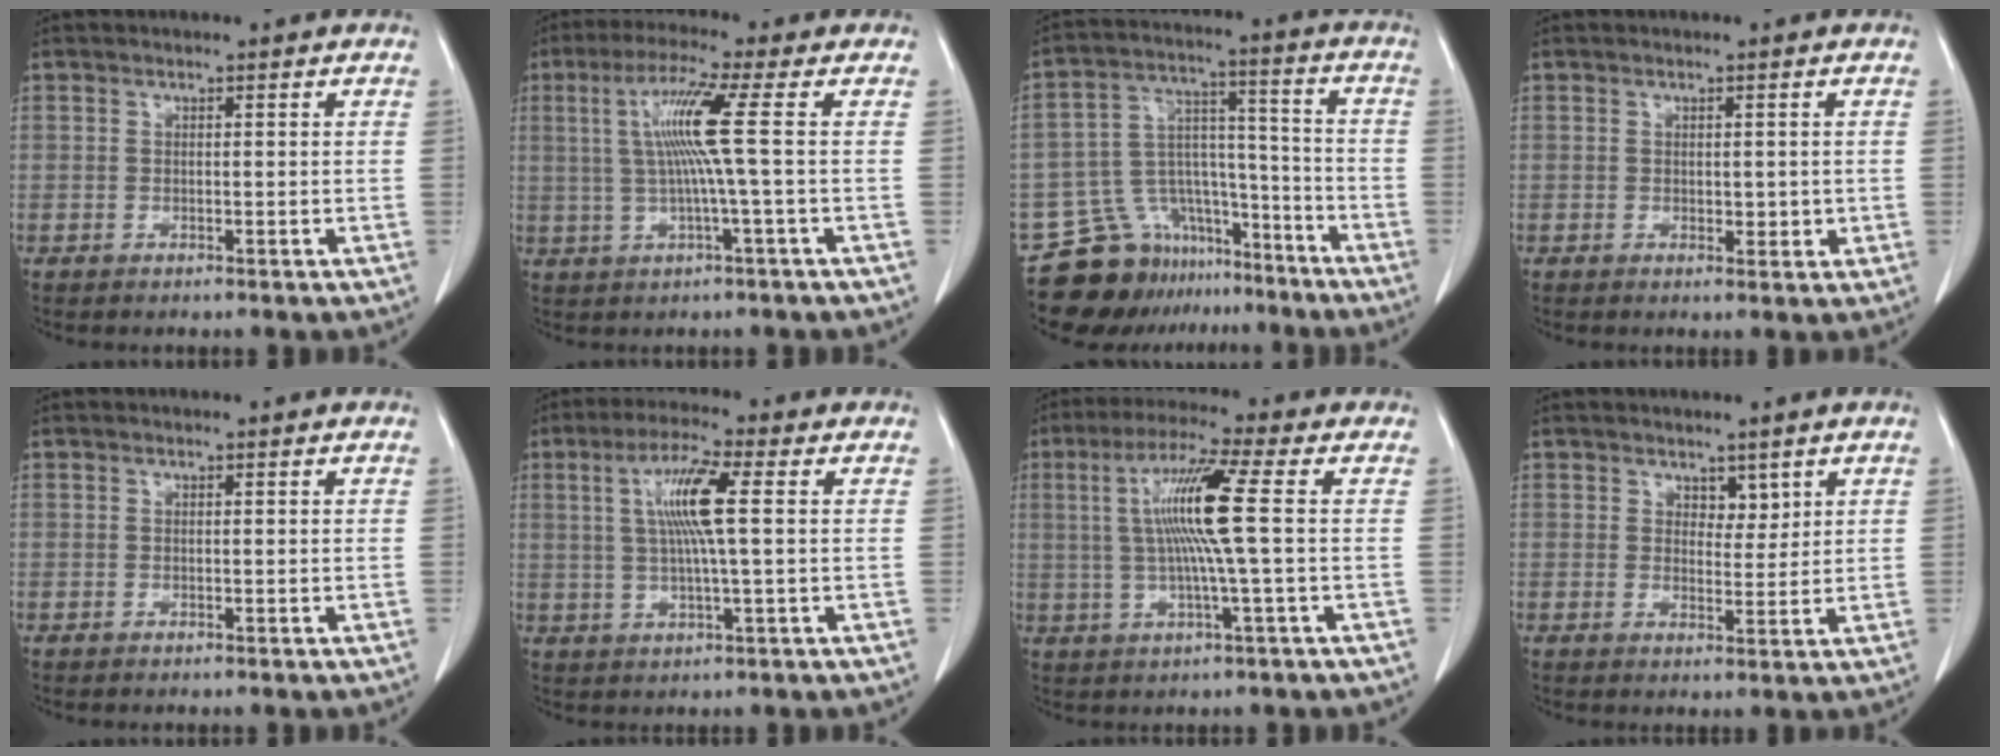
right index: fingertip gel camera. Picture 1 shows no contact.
{"total": 8.2, "force": [1.0, -1.6, 7.9], "torque": [-0.159, 0.010, 0.025]}
{"total": 13.8, "force": [-11.2, 7.6, 2.7], "torque": [-0.037, 0.070, -0.182]}
{"total": 2.1, "force": [-0.1, 1.2, 1.7], "torque": [-0.021, -0.003, 0.004]}
{"total": 0.0}
{"total": 8.3, "force": [1.6, 0.1, 8.1], "torque": [-0.156, 0.005, 0.030]}
{"total": 10.3, "force": [1.1, -1.3, 10.1], "torque": [-0.197, 0.007, 0.020]}
{"total": 2.7, "force": [1.7, 1.6, 1.4], "torque": [-0.015, -0.003, 0.031]}